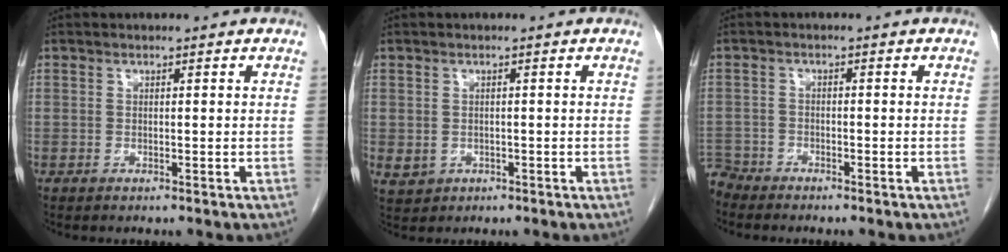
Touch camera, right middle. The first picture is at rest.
{"total": 2.6, "force": [-0.6, 2.3, 0.9], "torque": [-0.016, 0.000, 0.004]}
{"total": 3.4, "force": [-3.3, 0.8, -0.5], "torque": [0.011, -0.007, -0.064]}